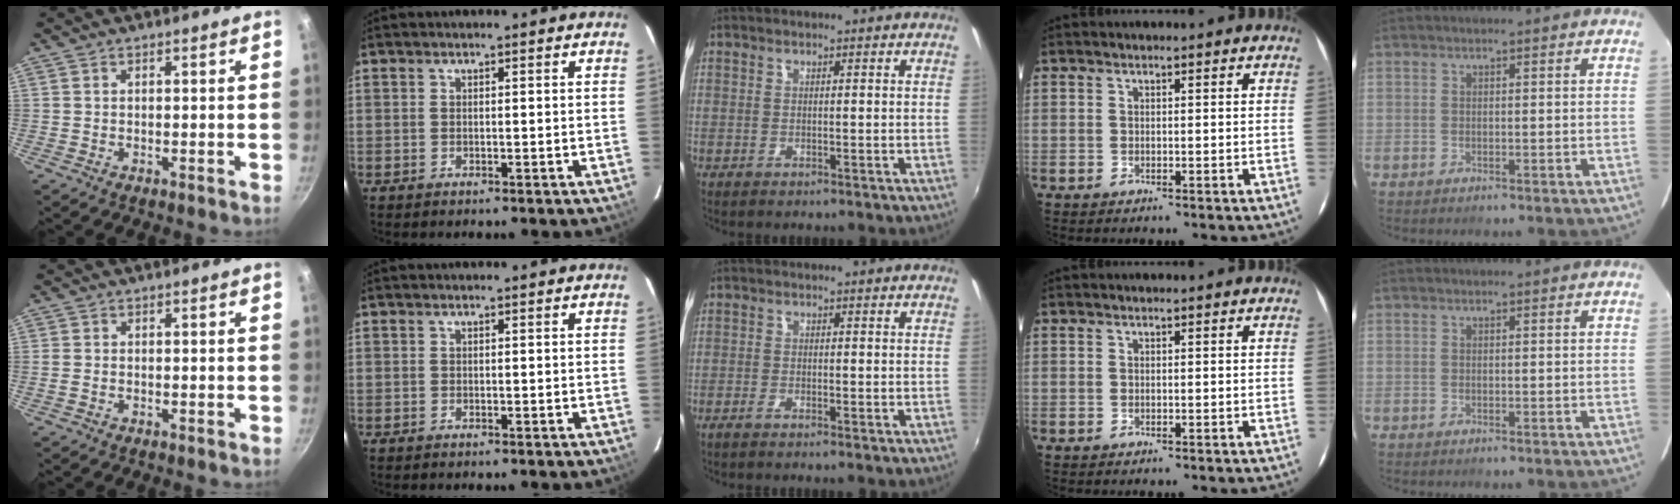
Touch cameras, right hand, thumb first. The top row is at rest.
{"thumb": {"total": 1.2, "force": [-0.3, 0.9, 0.8], "torque": [-0.019, 0.001, -0.007]}, "middle": {"total": 1.1, "force": [-0.9, 0.1, 0.5], "torque": [-0.016, -0.002, -0.021]}}